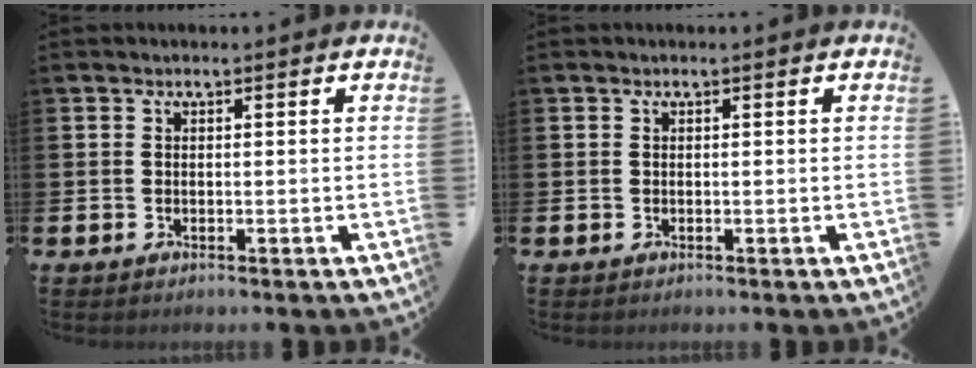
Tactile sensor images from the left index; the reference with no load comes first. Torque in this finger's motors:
{"motor_torque": [-0.01, 0.00, 0.00, 0.01]}